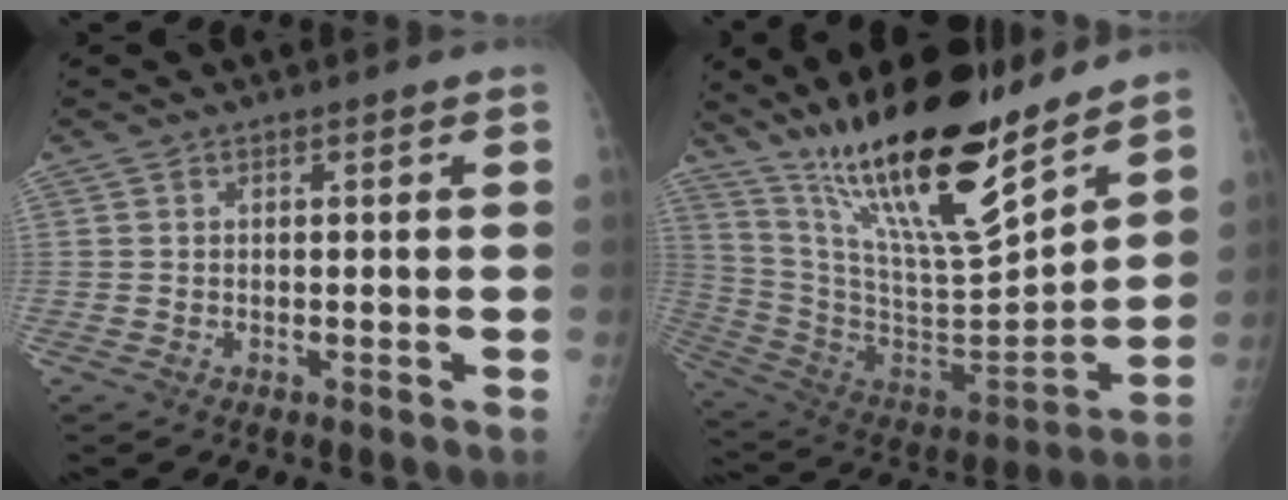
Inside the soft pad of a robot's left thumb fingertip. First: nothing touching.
{"total": 26.0, "force": [19.1, 5.8, 16.7], "torque": [-0.259, -0.092, 0.337]}